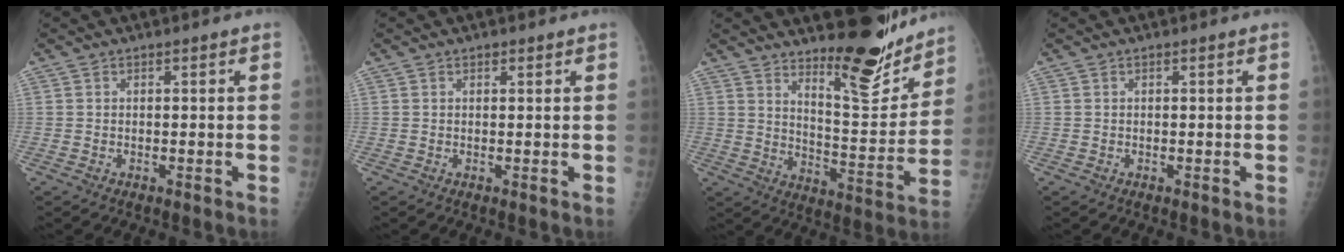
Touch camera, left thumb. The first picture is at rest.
{"total": 0.6, "force": [0.5, 0.3, 0.2], "torque": [-0.002, -0.003, 0.005]}
{"total": 15.3, "force": [12.4, 3.8, 8.1], "torque": [-0.077, -0.109, 0.195]}
{"total": 0.0}